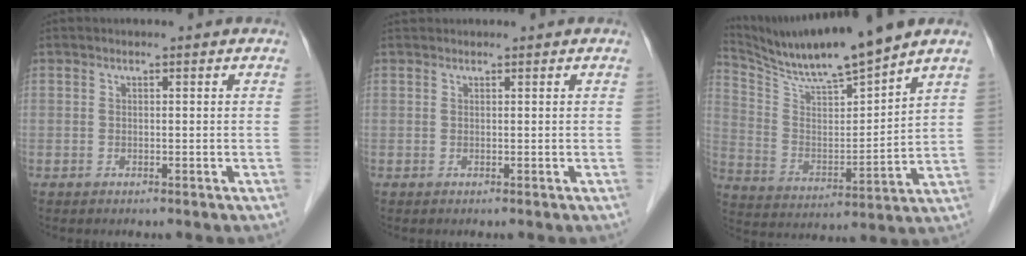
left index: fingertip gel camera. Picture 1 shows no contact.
{"total": 0.7, "force": [0.7, 0.1, 0.0], "torque": [-0.009, 0.016, 0.018]}
{"total": 13.7, "force": [12.4, -1.3, 5.8], "torque": [-0.121, -0.001, 0.232]}